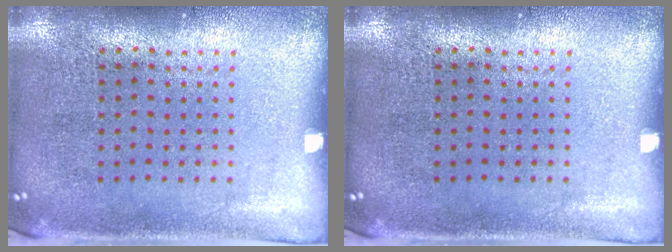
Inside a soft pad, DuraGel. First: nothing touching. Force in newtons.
{"total": 0.0}